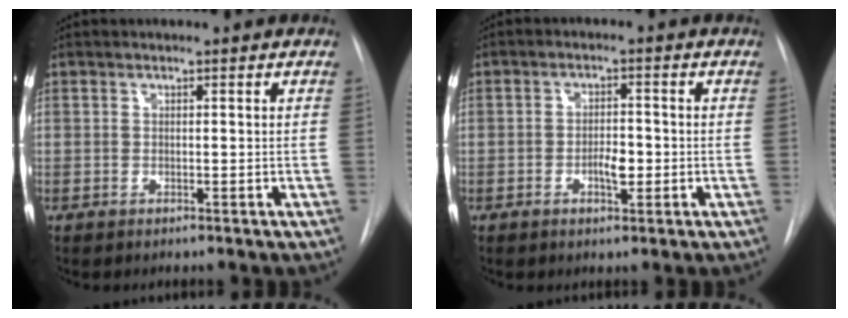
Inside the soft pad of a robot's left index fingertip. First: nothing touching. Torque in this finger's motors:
{"motor_torque": [0.14, 0.04, 0.08, 0.05]}